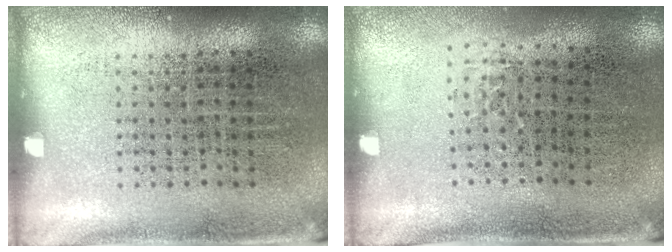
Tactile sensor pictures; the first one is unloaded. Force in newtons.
{"total": 0.5, "press": 0.4, "slide": 0.3}